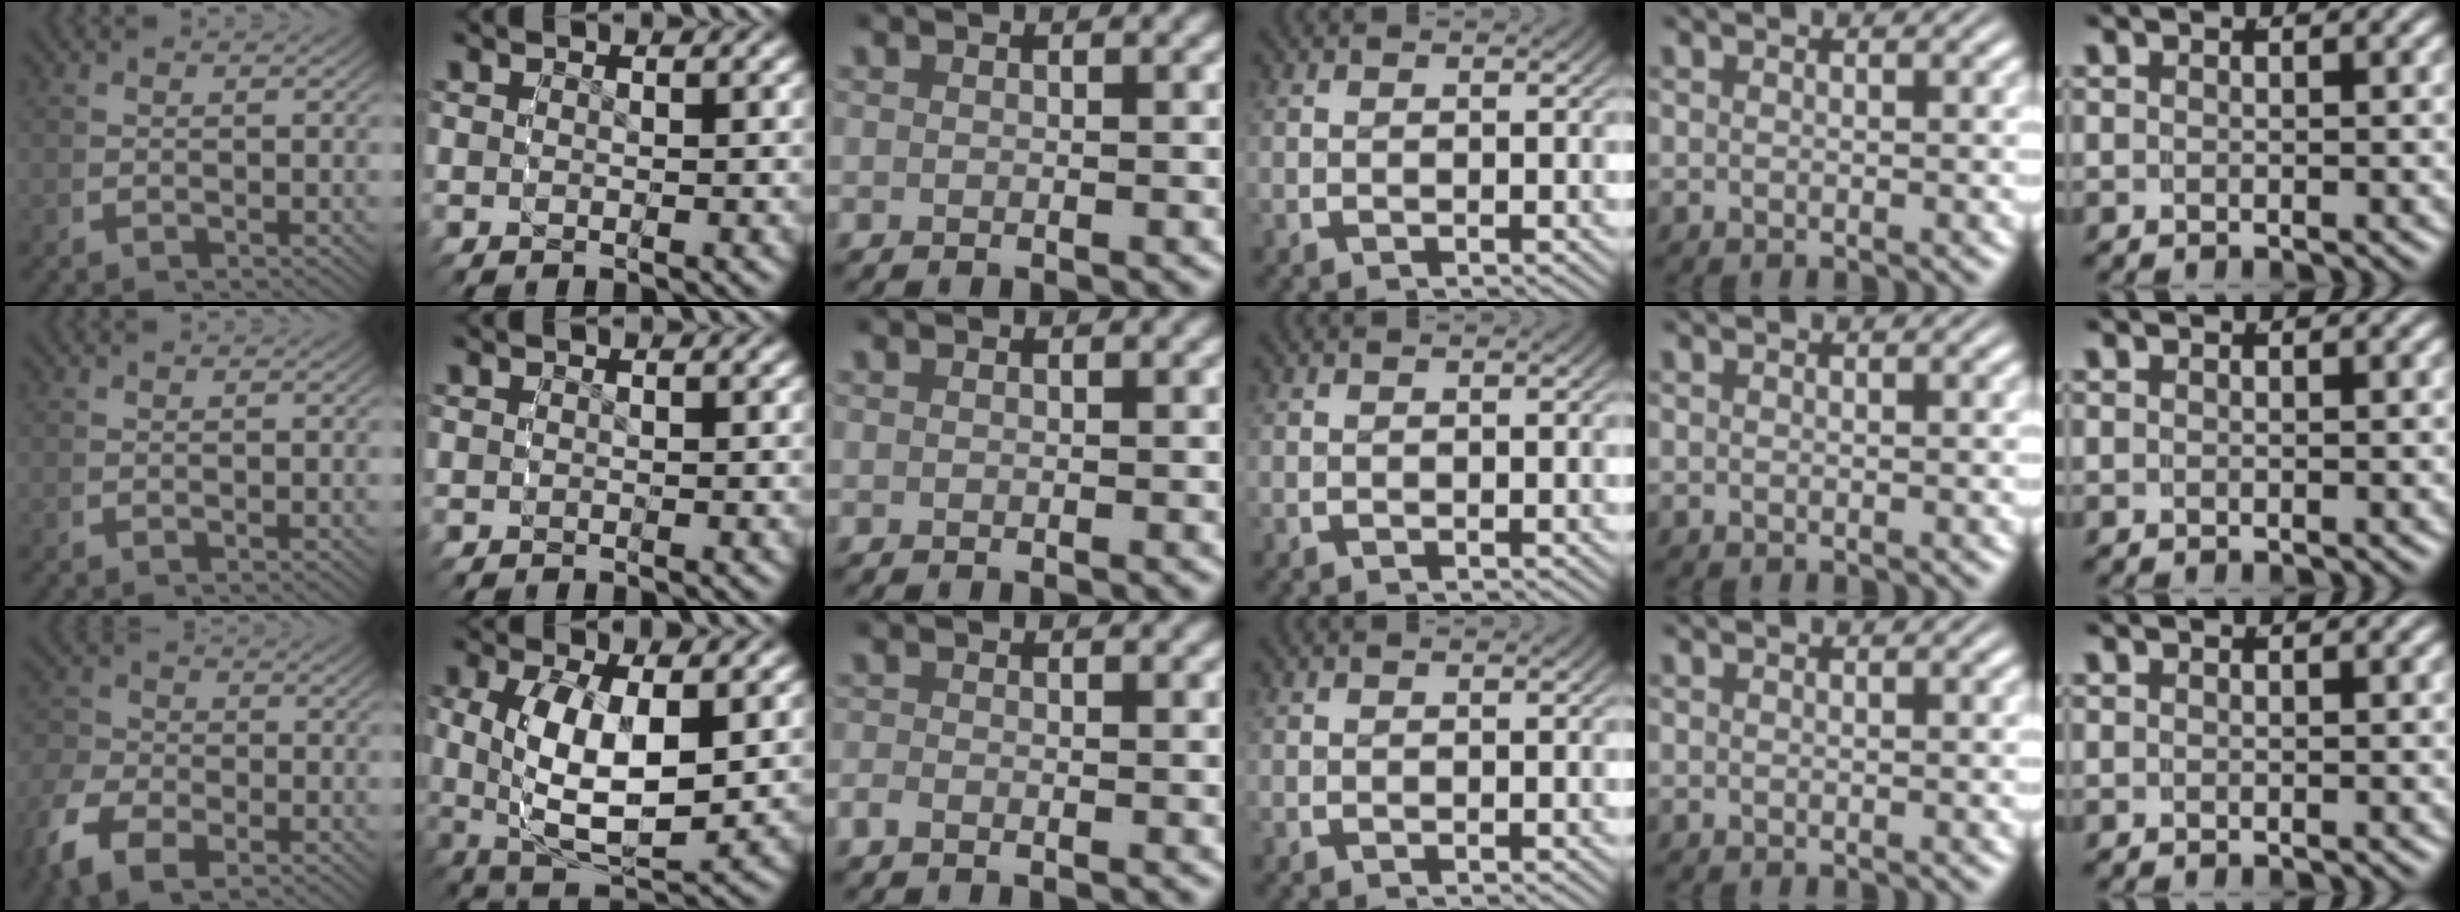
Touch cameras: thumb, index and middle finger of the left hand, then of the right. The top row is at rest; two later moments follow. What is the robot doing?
{"motion": "grasp_and_lifting", "object": "small bumper sticker"}